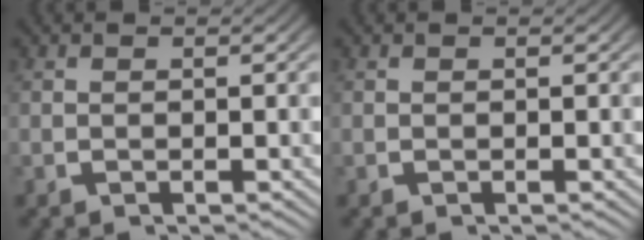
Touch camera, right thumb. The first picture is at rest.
{"total": 0.0}